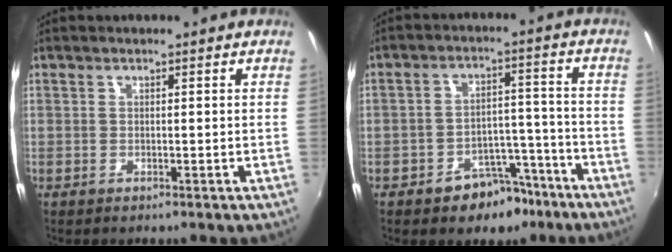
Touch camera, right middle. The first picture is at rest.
{"total": 9.1, "force": [-6.2, 5.6, 3.5], "torque": [-0.063, 0.030, -0.073]}